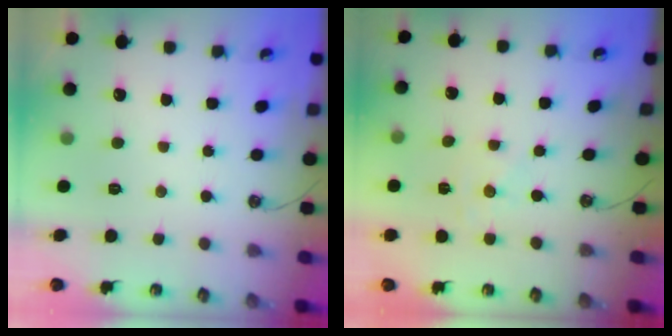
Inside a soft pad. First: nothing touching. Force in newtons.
{"total": 0.0}